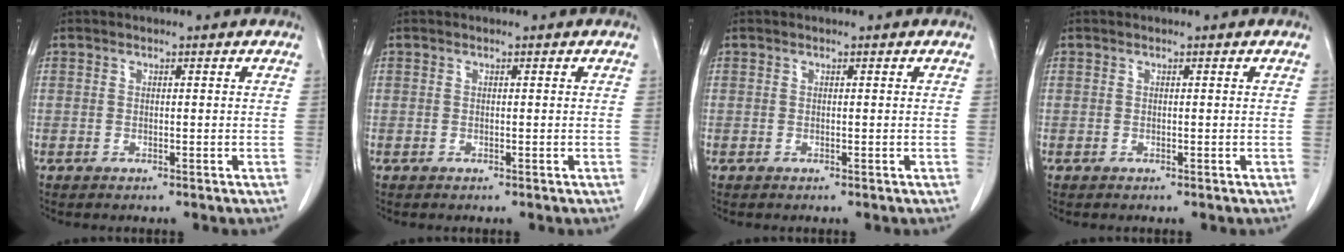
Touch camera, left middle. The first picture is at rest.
{"total": 0.0}
{"total": 0.0}
{"total": 0.0}